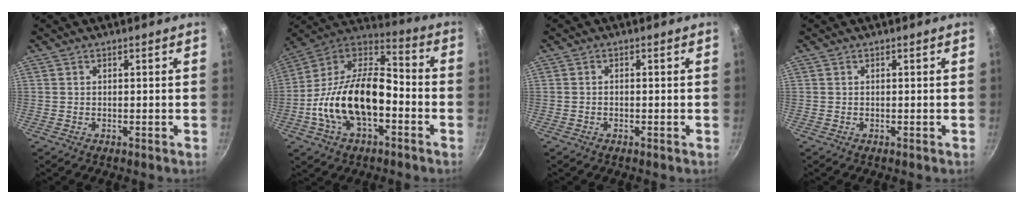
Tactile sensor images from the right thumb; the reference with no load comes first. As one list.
[{"total": 21.7, "force": [-5.4, 12.1, 17.2], "torque": [-0.297, 0.053, -0.114]}, {"total": 0.6, "force": [-0.4, 0.3, 0.4], "torque": [-0.009, 0.005, -0.007]}, {"total": 0.0}]